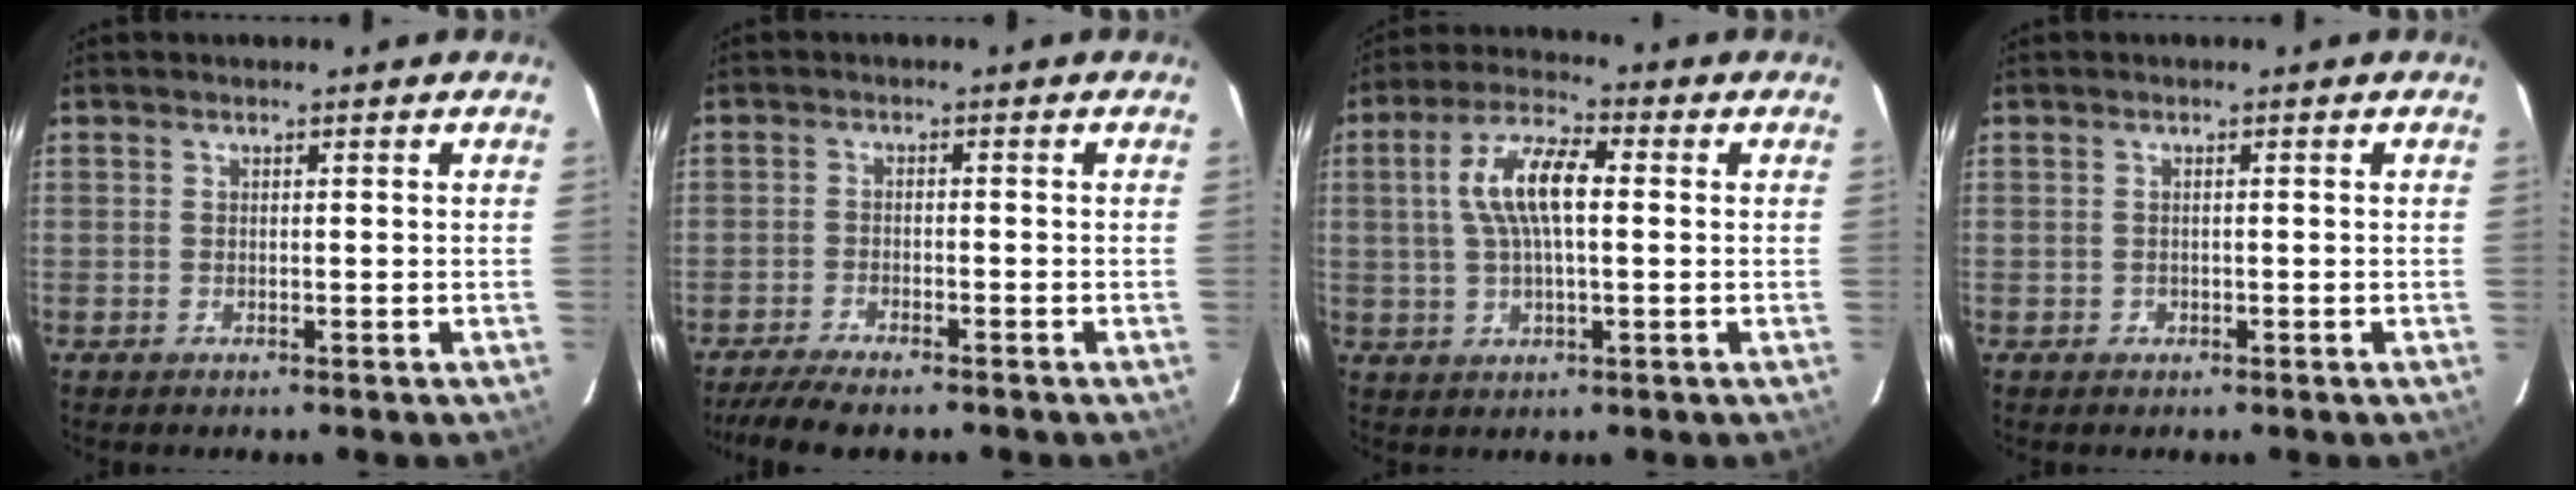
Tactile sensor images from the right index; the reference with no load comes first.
{"total": 7.3, "force": [-6.1, 1.3, 3.8], "torque": [-0.094, -0.021, -0.107]}
{"total": 9.8, "force": [1.2, 3.4, 9.1], "torque": [-0.177, 0.018, 0.023]}
{"total": 0.7, "force": [-0.4, 0.6, 0.1], "torque": [0.001, 0.002, -0.003]}